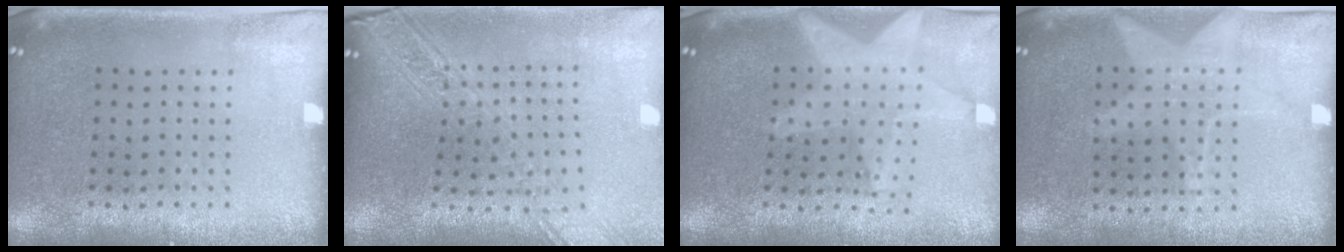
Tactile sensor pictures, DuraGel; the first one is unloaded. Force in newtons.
{"total": 2.7, "press": 2.1, "slide": 1.7}
{"total": 1.9, "press": 1.6, "slide": 1.0}
{"total": 1.2, "press": 0.9, "slide": 0.8}